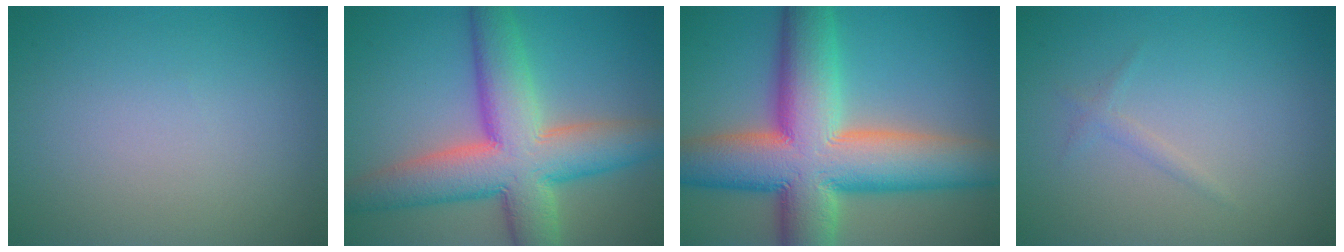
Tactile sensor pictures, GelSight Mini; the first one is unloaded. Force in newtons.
{"total": 10.8, "press": 10.8, "slide": 0.7}
{"total": 15.0, "press": 15.0, "slide": 0.8}
{"total": 0.8, "press": 0.8, "slide": 0.1}